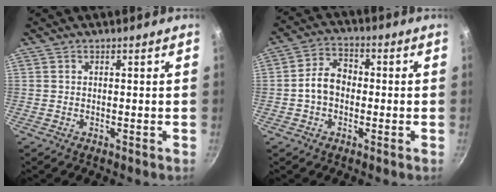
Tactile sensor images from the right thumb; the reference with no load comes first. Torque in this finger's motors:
{"motor_torque": [-0.42, 0.30, 0.51, -0.31, 0.20]}